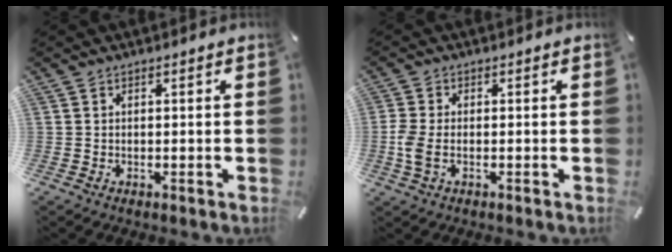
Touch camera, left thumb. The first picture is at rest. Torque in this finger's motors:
{"motor_torque": [0.46, 1.03, 0.29, -0.22, 0.09]}